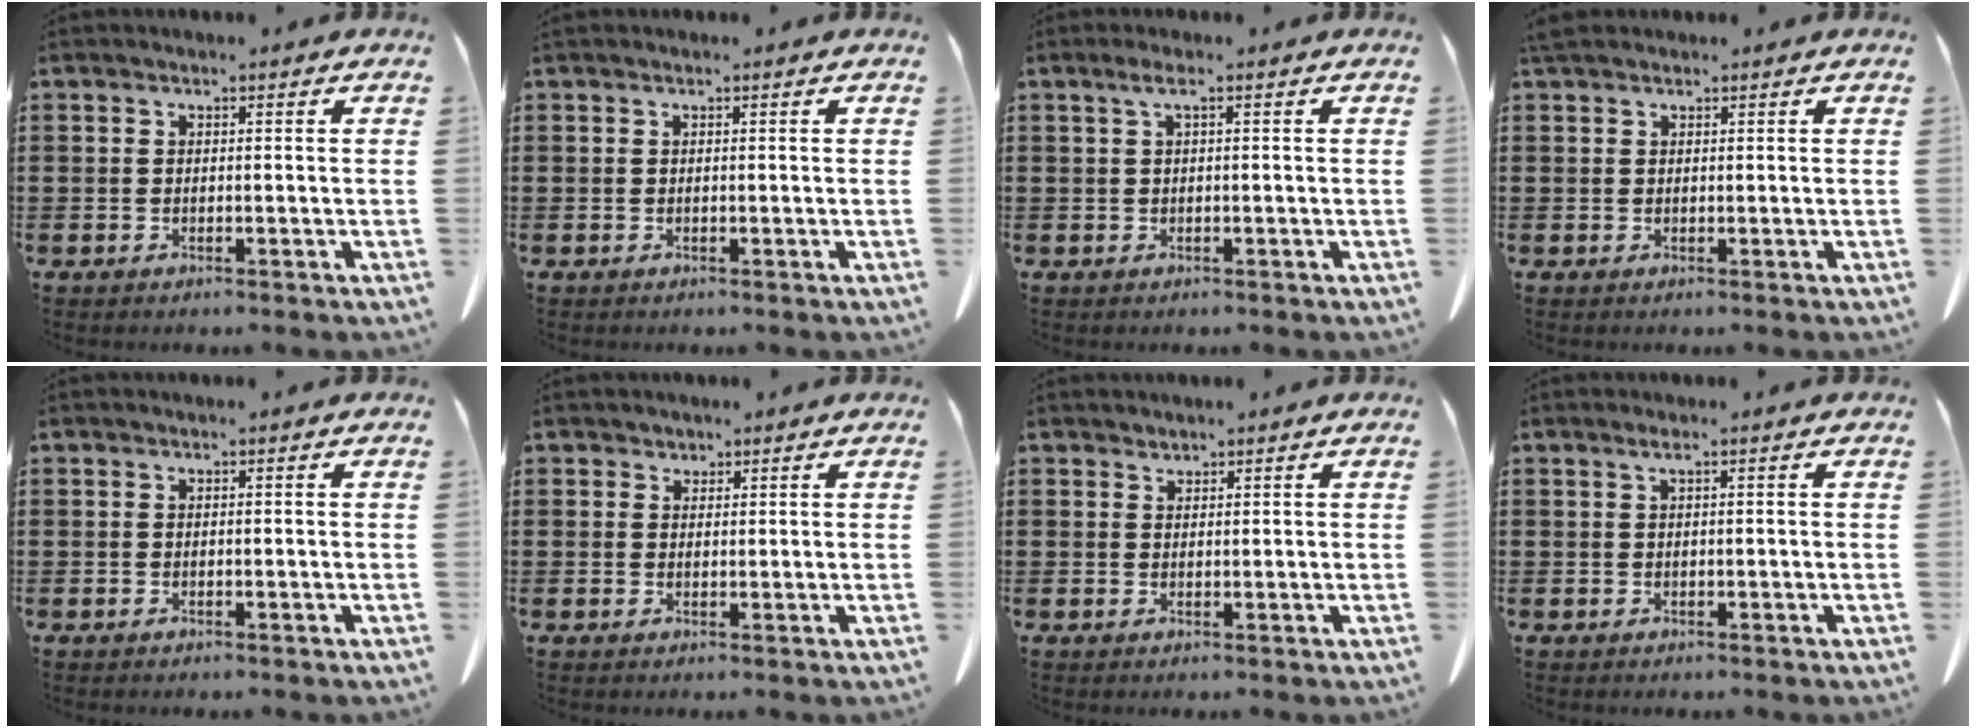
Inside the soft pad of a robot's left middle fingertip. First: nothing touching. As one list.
[{"total": 0.0}, {"total": 1.5, "force": [0.1, 0.1, 1.5], "torque": [-0.027, -0.001, 0.002]}, {"total": 1.4, "force": [1.1, 0.5, 0.6], "torque": [-0.016, 0.000, 0.023]}, {"total": 0.0}, {"total": 1.3, "force": [1.0, 0.7, -0.1], "torque": [-0.002, 0.003, 0.021]}, {"total": 1.1, "force": [1.1, 0.3, -0.1], "torque": [-0.001, 0.000, 0.022]}, {"total": 0.8, "force": [0.3, 0.0, 0.8], "torque": [-0.014, -0.001, 0.004]}]